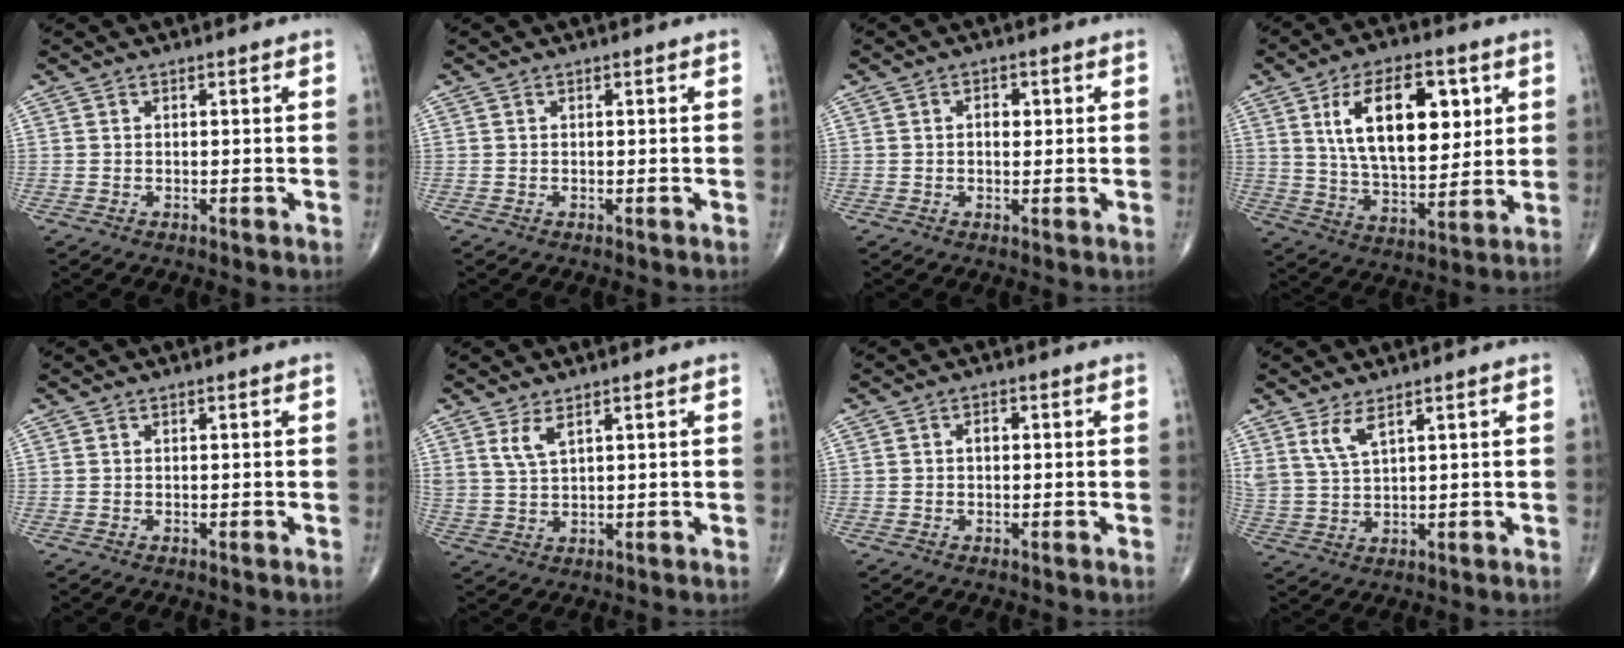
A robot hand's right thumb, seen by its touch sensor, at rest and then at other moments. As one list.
[{"total": 0.0}, {"total": 2.6, "force": [0.5, 1.6, 1.9], "torque": [-0.021, 0.002, 0.004]}, {"total": 18.5, "force": [5.7, 9.5, 14.8], "torque": [-0.209, -0.024, 0.104]}, {"total": 0.0}, {"total": 3.7, "force": [2.2, 1.3, 2.7], "torque": [-0.057, -0.012, 0.052]}, {"total": 1.4, "force": [0.0, 1.0, 1.1], "torque": [-0.013, 0.005, -0.003]}, {"total": 4.8, "force": [3.0, 1.4, 3.5], "torque": [-0.077, -0.018, 0.070]}]